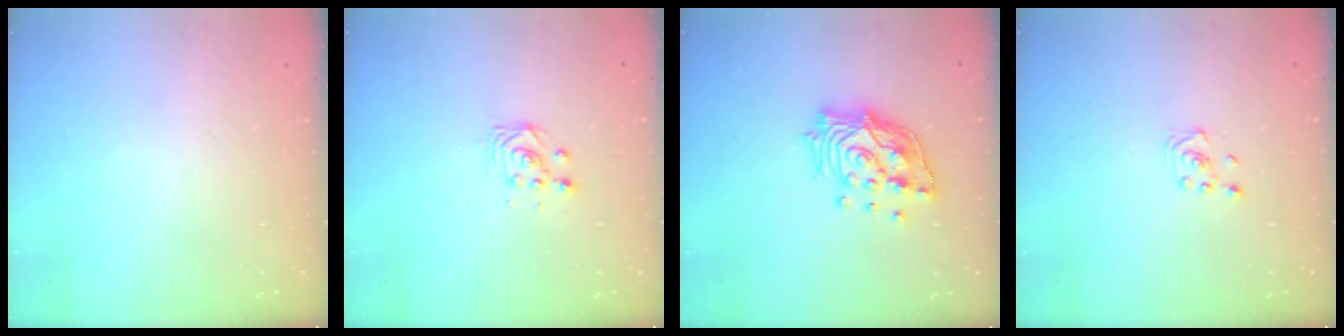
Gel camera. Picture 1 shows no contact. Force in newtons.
{"total": 2.9, "press": 2.9, "slide": 0.4}
{"total": 15.5, "press": 15.4, "slide": 0.9}
{"total": 1.9, "press": 1.8, "slide": 0.6}